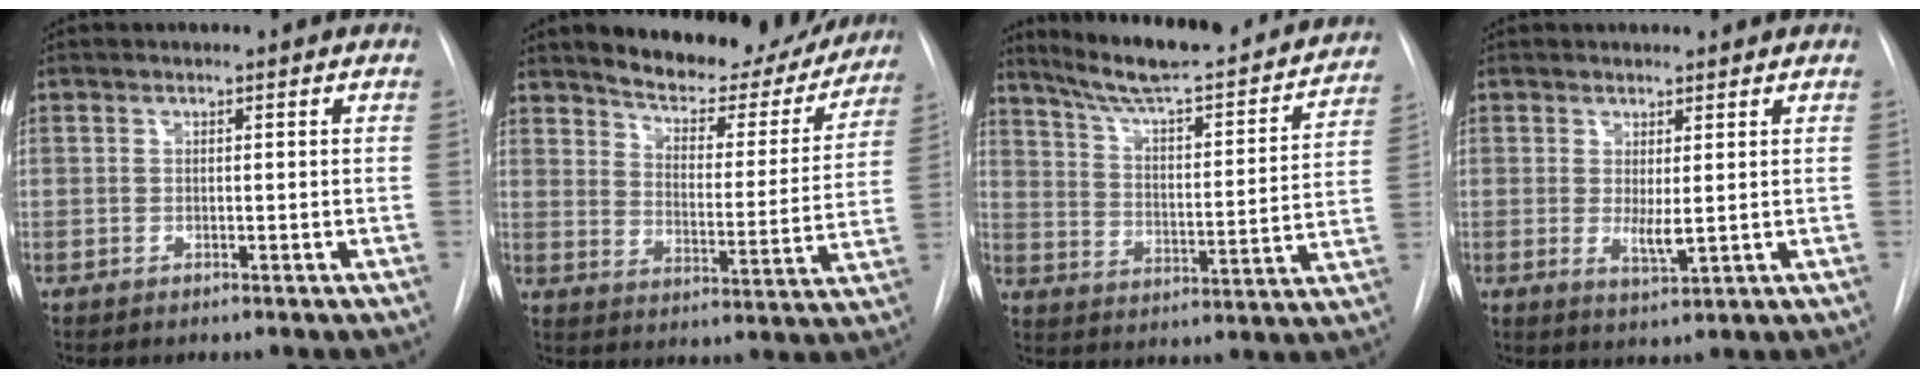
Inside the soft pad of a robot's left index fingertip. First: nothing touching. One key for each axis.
{"total": 17.8, "fx": 16.1, "fy": 5.2, "fz": 5.6, "tx": -0.061, "ty": -0.029, "tz": 0.210}
{"total": 25.6, "fx": 22.4, "fy": 3.9, "fz": 11.7, "tx": -0.176, "ty": -0.025, "tz": 0.303}
{"total": 2.8, "fx": 0.4, "fy": 0.7, "fz": 2.7, "tx": -0.048, "ty": -0.011, "tz": 0.015}